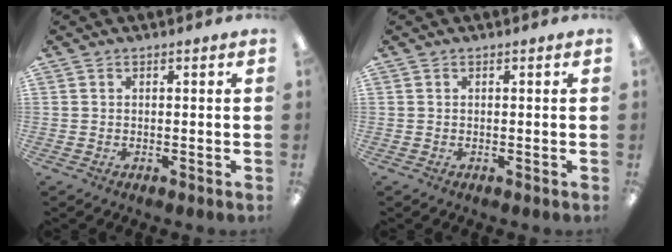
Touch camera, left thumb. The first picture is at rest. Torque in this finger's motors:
{"motor_torque": [-0.30, 0.29, -0.07, 0.07, 0.00]}